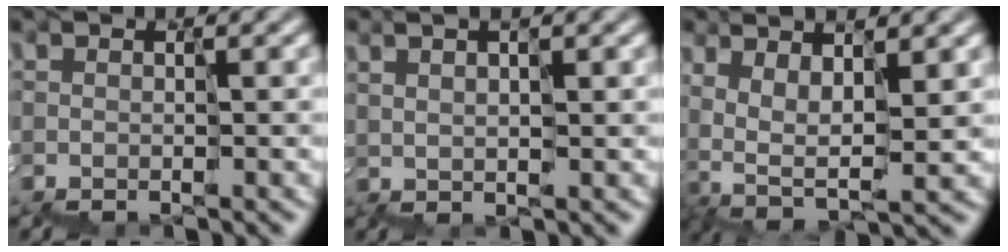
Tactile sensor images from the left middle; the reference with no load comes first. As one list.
[{"total": 2.0, "force": [0.8, -1.3, -1.3], "torque": [0.022, 0.003, 0.020]}, {"total": 1.9, "force": [0.5, 0.8, 1.7], "torque": [-0.045, -0.001, 0.014]}]